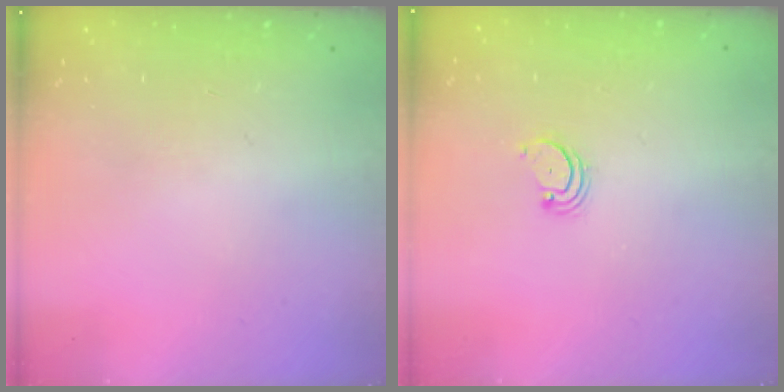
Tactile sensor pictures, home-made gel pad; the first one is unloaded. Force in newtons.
{"total": 2.2, "press": 2.2, "slide": 0.2}